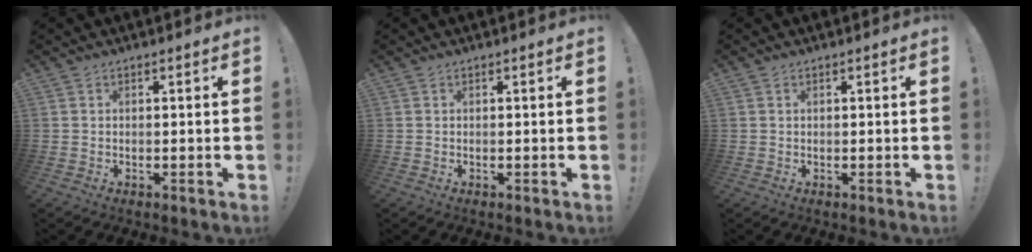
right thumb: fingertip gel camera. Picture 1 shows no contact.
{"total": 0.0}
{"total": 0.0}